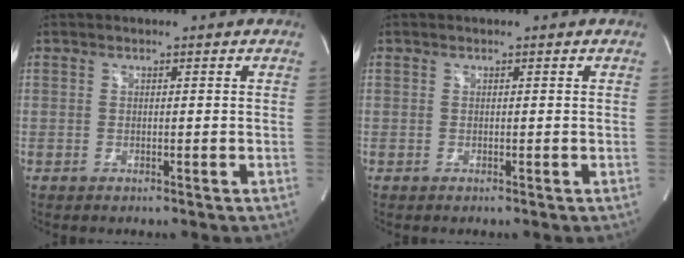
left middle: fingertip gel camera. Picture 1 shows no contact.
{"total": 0.0}